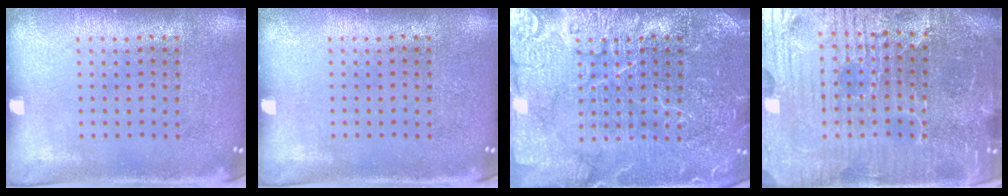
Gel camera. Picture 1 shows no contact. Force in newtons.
{"total": 0.0}
{"total": 7.2, "press": 7.1, "slide": 1.0}
{"total": 6.6, "press": 6.0, "slide": 2.8}